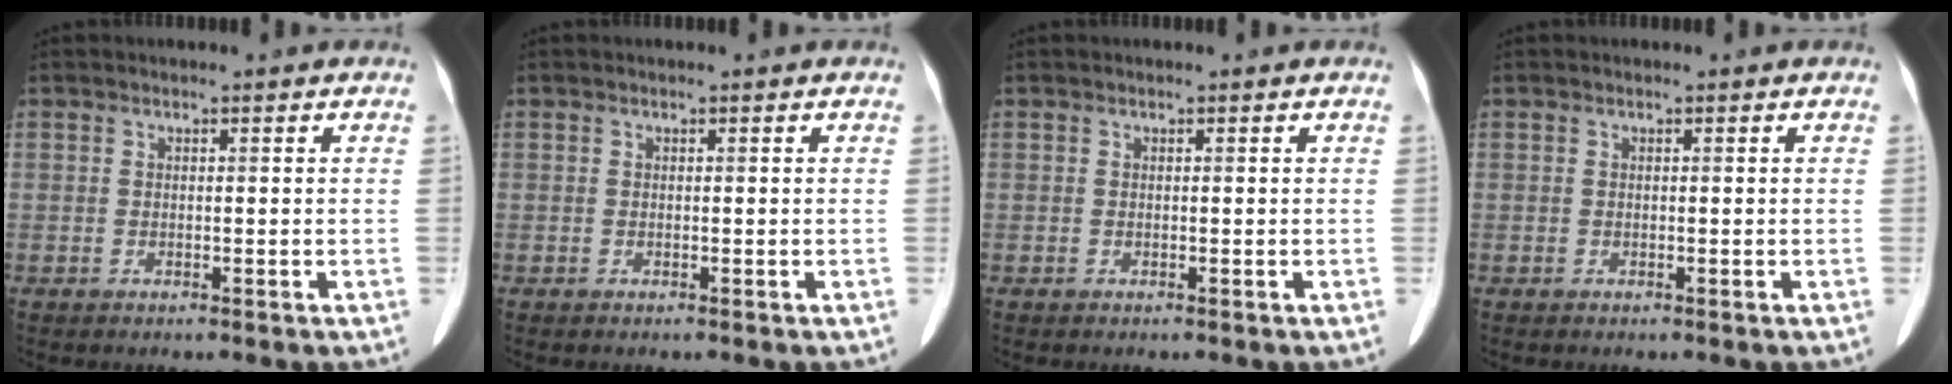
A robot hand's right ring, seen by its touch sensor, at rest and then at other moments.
{"total": 0.0}
{"total": 0.0}
{"total": 0.0}